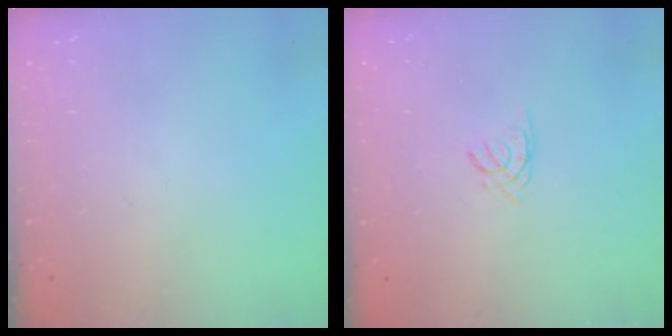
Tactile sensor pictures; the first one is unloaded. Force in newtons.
{"total": 0.5, "press": 0.4, "slide": 0.3}